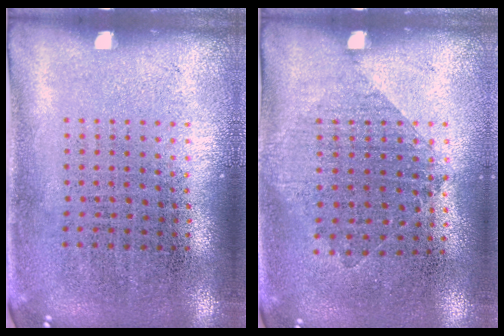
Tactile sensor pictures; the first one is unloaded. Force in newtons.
{"total": 1.0, "press": 1.0, "slide": 0.4}